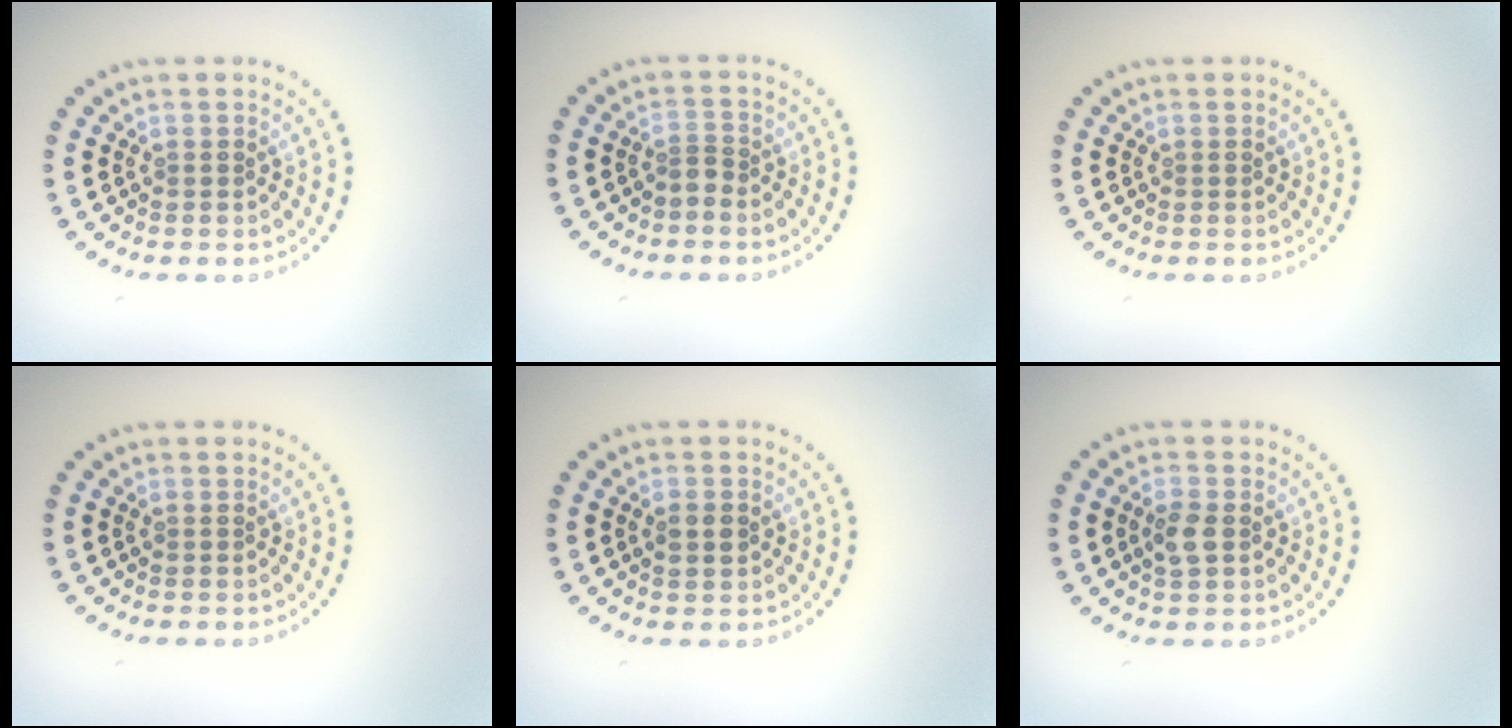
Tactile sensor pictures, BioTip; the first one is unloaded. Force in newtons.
{"total": 0.9, "press": 0.5, "slide": 0.7}
{"total": 0.0}
{"total": 0.0}
{"total": 1.3, "press": 1.3, "slide": 0.1}
{"total": 1.9, "press": 1.9, "slide": 0.3}